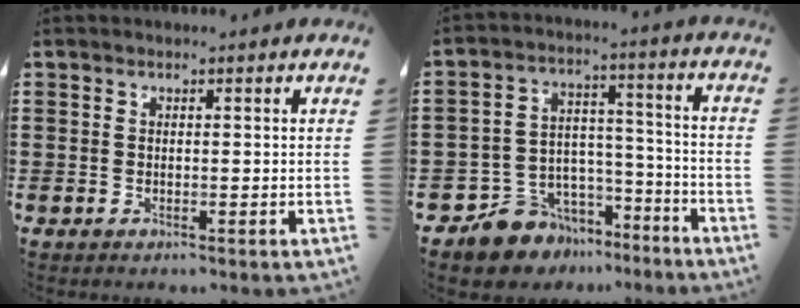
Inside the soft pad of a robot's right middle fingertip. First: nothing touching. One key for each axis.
{"total": 8.0, "fx": -7.1, "fy": 3.7, "fz": -0.3, "tx": -0.017, "ty": 0.012, "tz": -0.138}